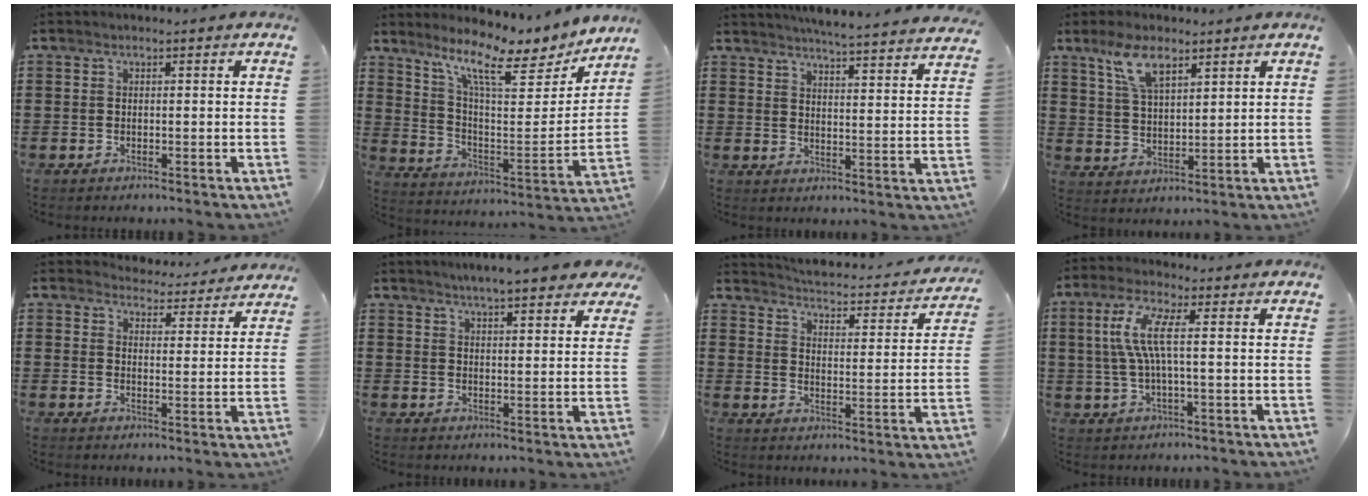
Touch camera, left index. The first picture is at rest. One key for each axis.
{"total": 10.8, "fx": 8.4, "fy": 2.2, "fz": 6.5, "tx": -0.135, "ty": -0.062, "tz": 0.137}
{"total": 4.9, "fx": 4.8, "fy": -0.6, "fz": 0.9, "tx": -0.029, "ty": -0.036, "tz": 0.080}
{"total": 7.6, "fx": 4.8, "fy": 3.1, "fz": 5.1, "tx": -0.112, "ty": 0.004, "tz": 0.088}
{"total": 4.6, "fx": 4.6, "fy": 0.4, "fz": 0.1, "tx": -0.016, "ty": -0.032, "tz": 0.079}
{"total": 5.1, "fx": 4.8, "fy": 0.3, "fz": 1.7, "tx": -0.051, "ty": -0.012, "tz": 0.086}
{"total": 2.7, "fx": 2.6, "fy": 0.1, "fz": 0.6, "tx": -0.029, "ty": -0.027, "tz": 0.034}
{"total": 7.0, "fx": 1.0, "fy": 1.3, "fz": 6.8, "tx": -0.152, "ty": -0.006, "tz": 0.007}